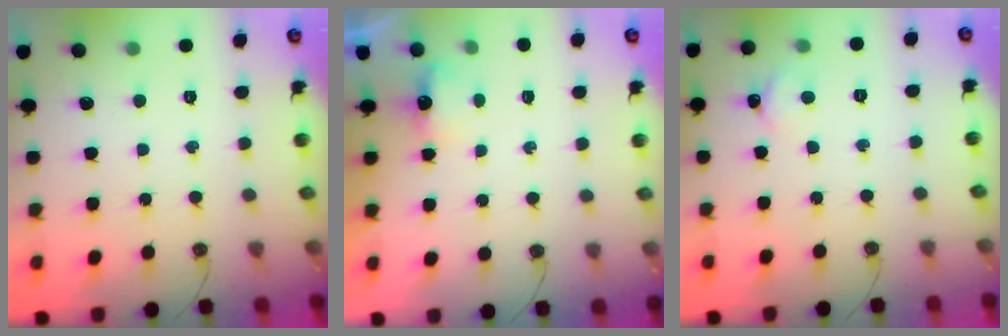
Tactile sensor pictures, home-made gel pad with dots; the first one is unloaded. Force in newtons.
{"total": 3.2, "press": 3.1, "slide": 0.6}
{"total": 2.3, "press": 2.3, "slide": 0.4}